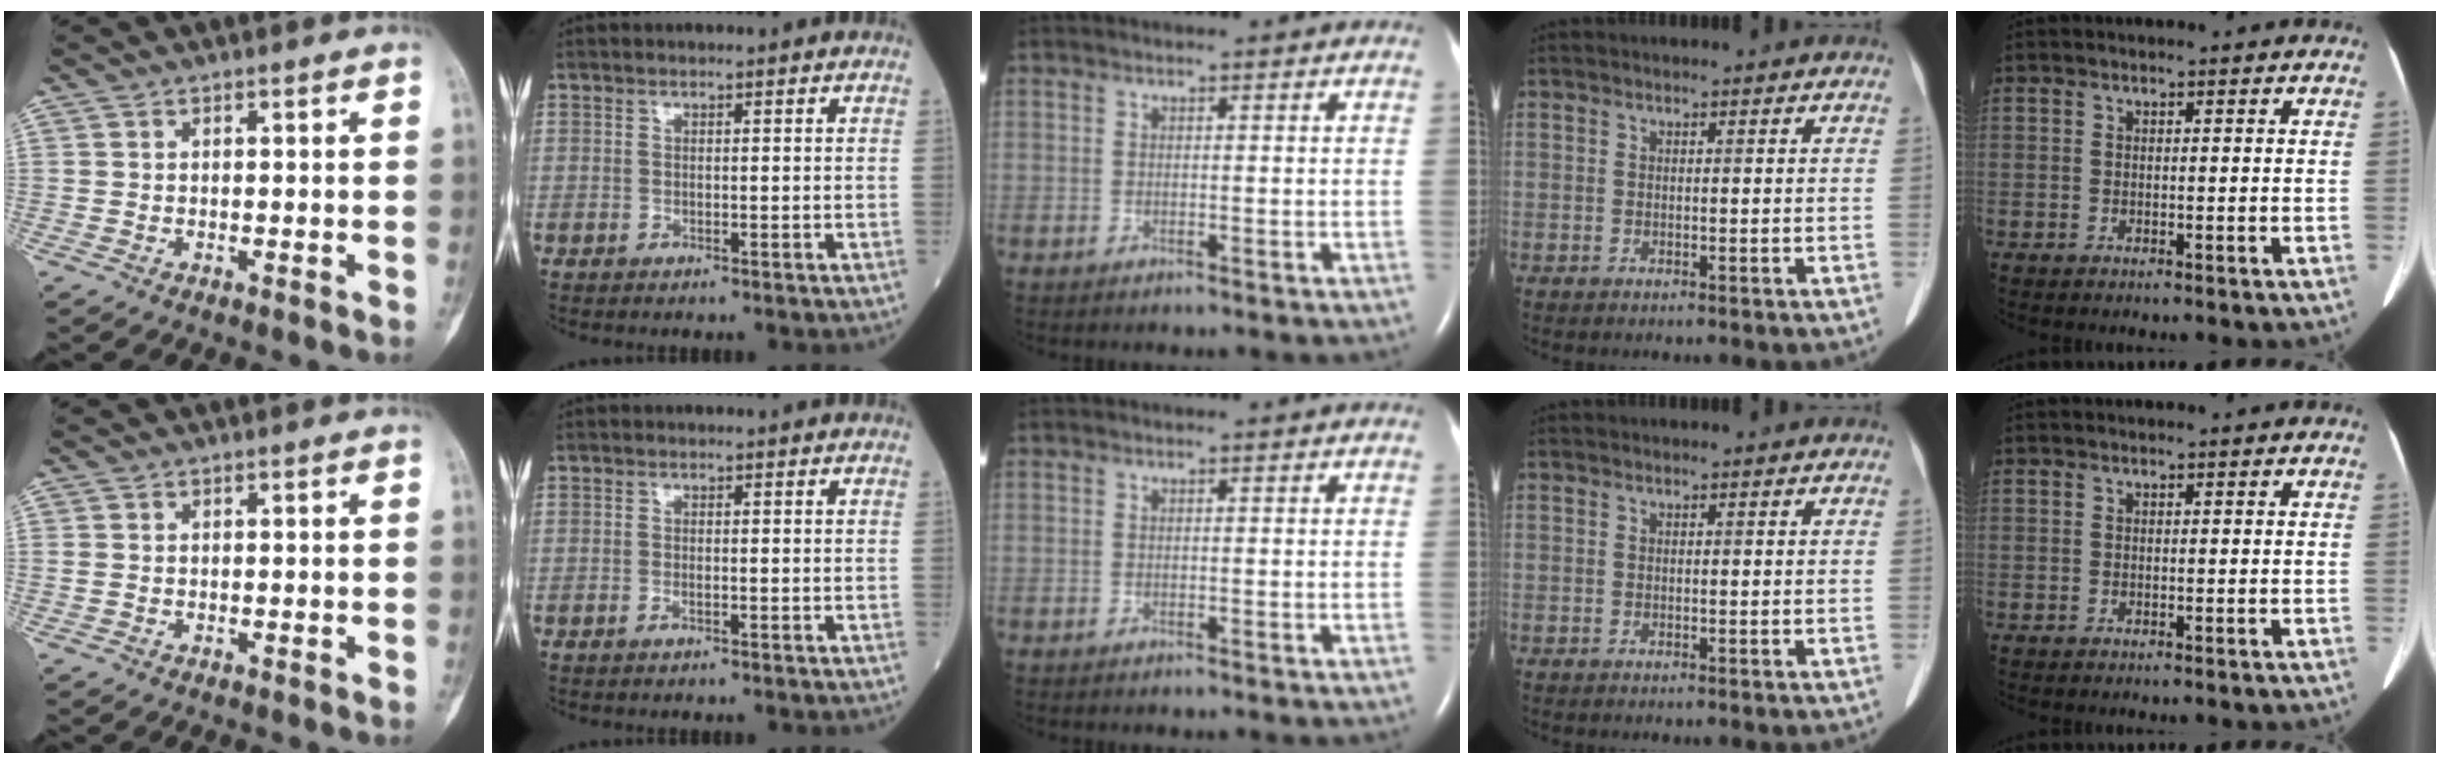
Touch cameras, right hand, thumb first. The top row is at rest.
{"thumb": {"total": 0.8, "force": [0.0, 0.6, 0.4], "torque": [-0.011, 0.002, 0.003]}, "index": {"total": 0.9, "force": [-0.4, 0.1, 0.7], "torque": [-0.019, -0.001, -0.008]}}